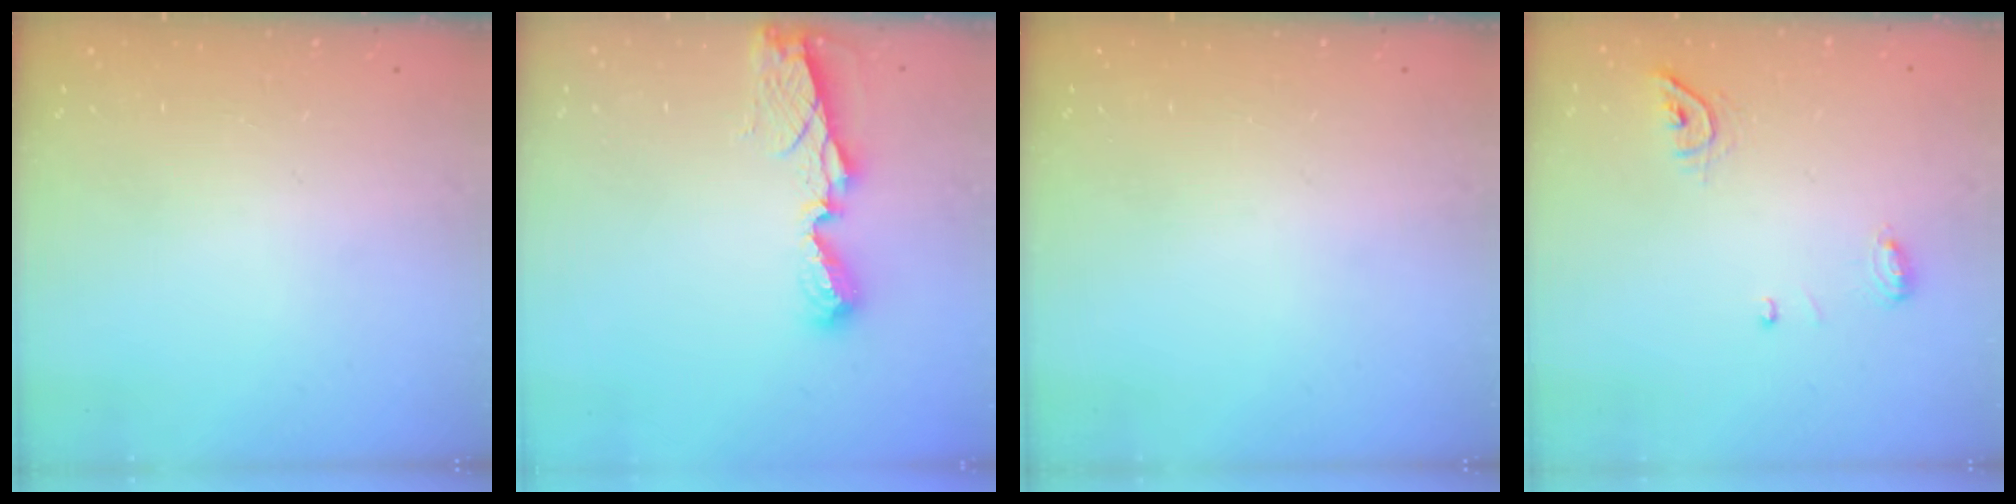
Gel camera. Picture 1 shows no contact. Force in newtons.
{"total": 7.1, "press": 7.1, "slide": 0.2}
{"total": 0.0}
{"total": 8.5, "press": 7.0, "slide": 4.8}